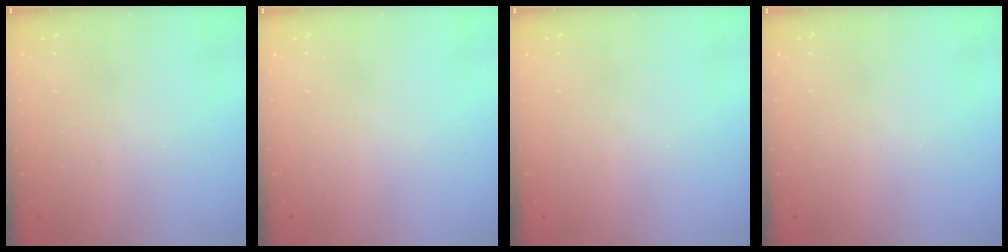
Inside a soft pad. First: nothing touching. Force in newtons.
{"total": 0.0}
{"total": 0.0}
{"total": 0.0}